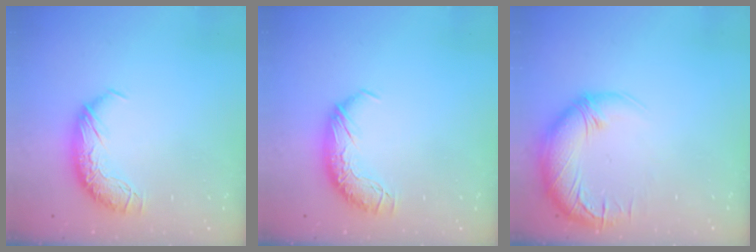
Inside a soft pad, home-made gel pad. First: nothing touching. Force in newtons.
{"total": 0.0}
{"total": 3.2, "press": 0.4, "slide": 3.2}